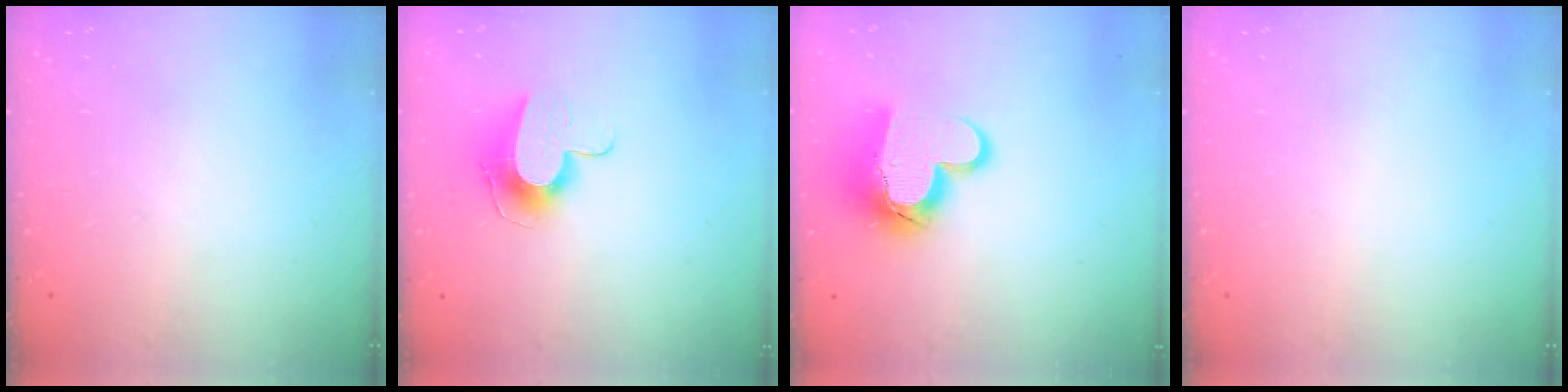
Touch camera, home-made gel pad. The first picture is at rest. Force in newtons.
{"total": 10.1, "press": 10.1, "slide": 0.3}
{"total": 14.3, "press": 14.3, "slide": 1.1}
{"total": 0.0}